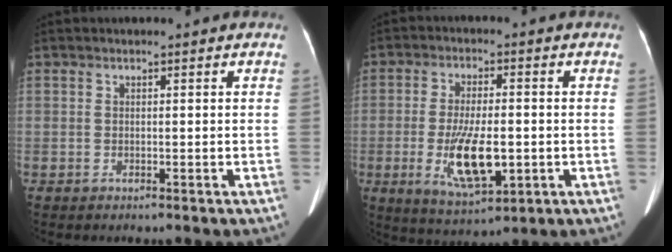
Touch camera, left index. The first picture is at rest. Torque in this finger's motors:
{"motor_torque": [0.95, 0.23, 0.47, 0.21]}